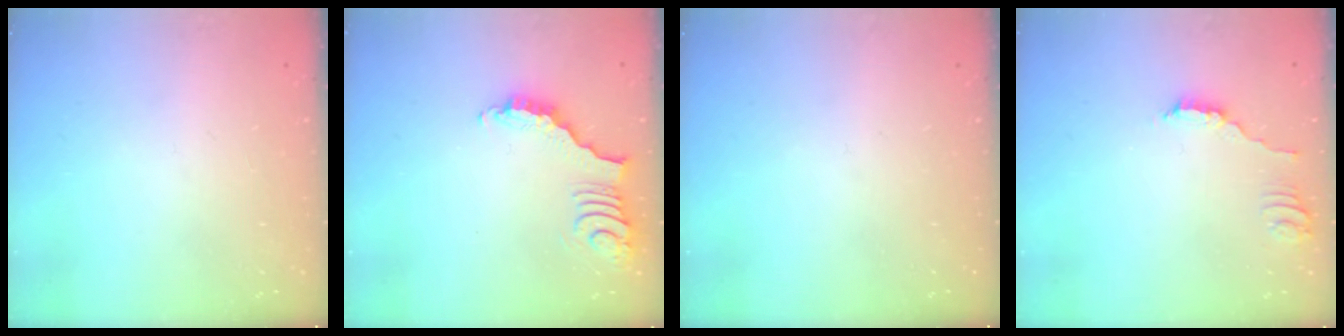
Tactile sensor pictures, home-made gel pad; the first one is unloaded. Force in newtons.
{"total": 3.7, "press": 3.7, "slide": 0.7}
{"total": 0.0}
{"total": 1.8, "press": 1.8, "slide": 0.3}